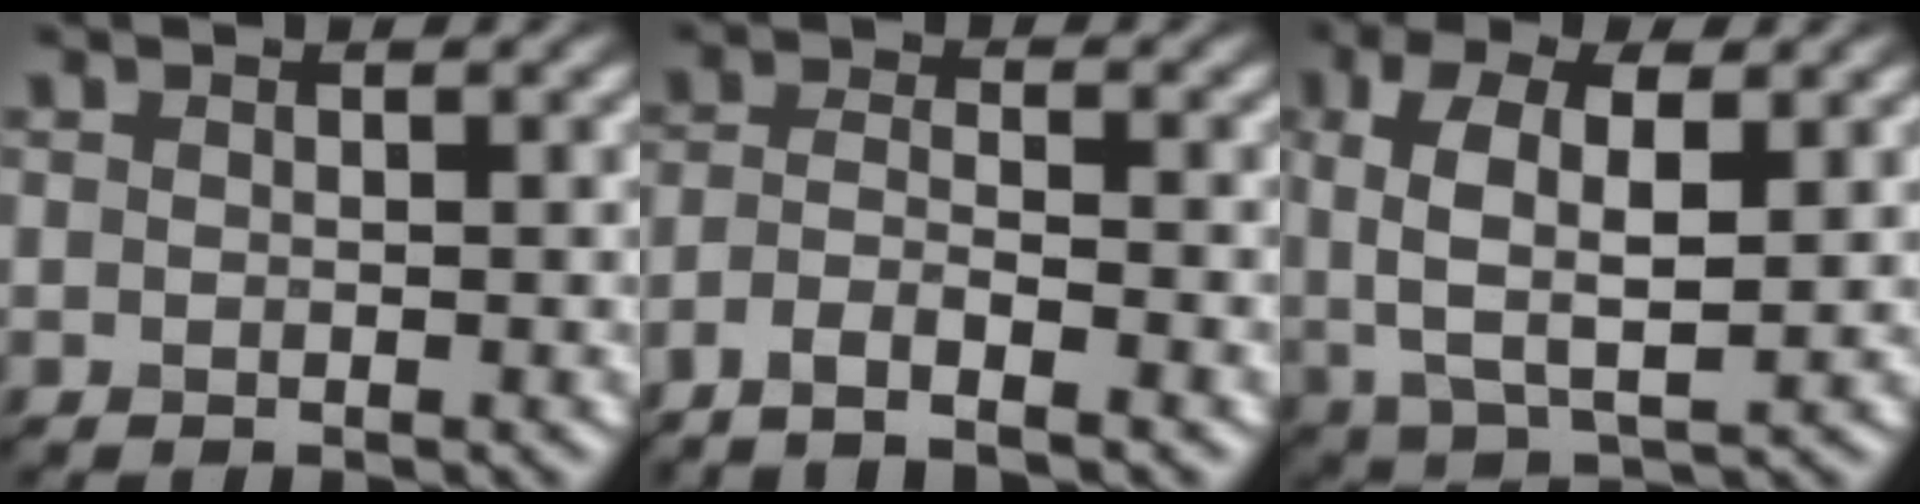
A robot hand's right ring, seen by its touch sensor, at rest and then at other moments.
{"total": 3.9, "force": [-2.9, 0.7, 2.6], "torque": [-0.049, 0.000, -0.061]}
{"total": 6.4, "force": [1.3, 3.0, 5.5], "torque": [-0.115, 0.003, 0.020]}